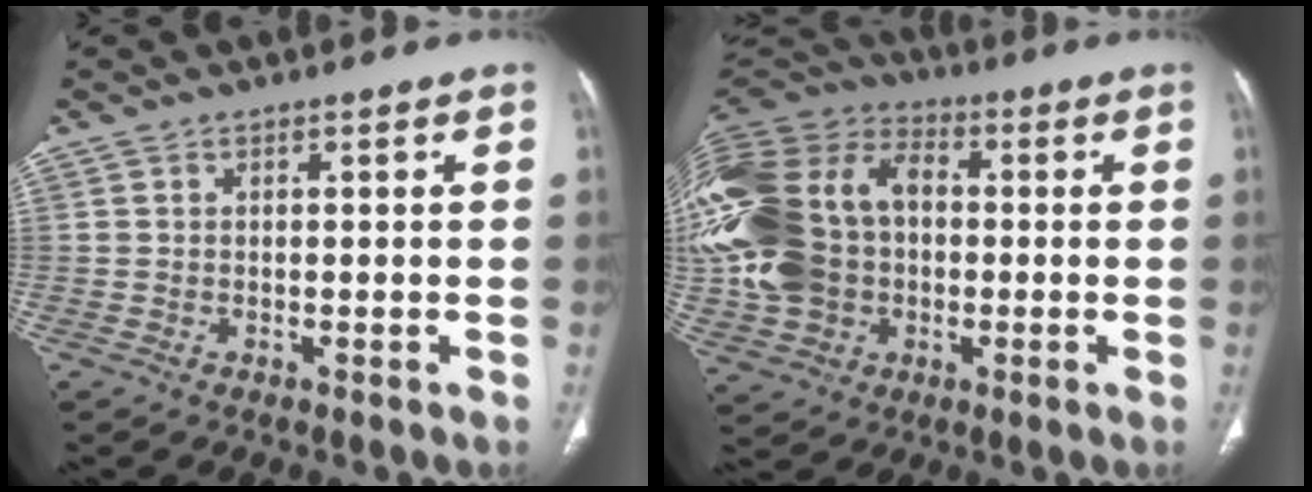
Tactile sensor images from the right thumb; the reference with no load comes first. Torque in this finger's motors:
{"motor_torque": [2.49, 2.51, 1.33, 0.68, 0.40]}